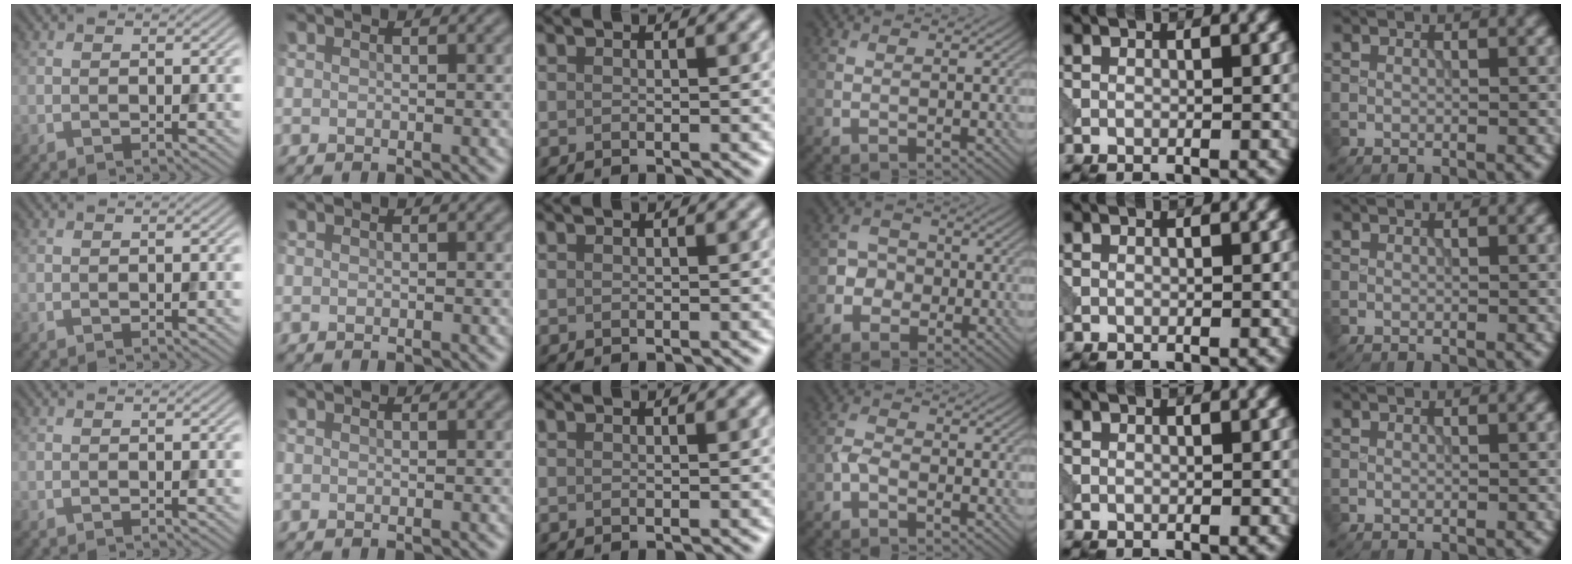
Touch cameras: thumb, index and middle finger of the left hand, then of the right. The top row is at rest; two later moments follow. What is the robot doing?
{"motion": "open", "object": "sandwich press"}